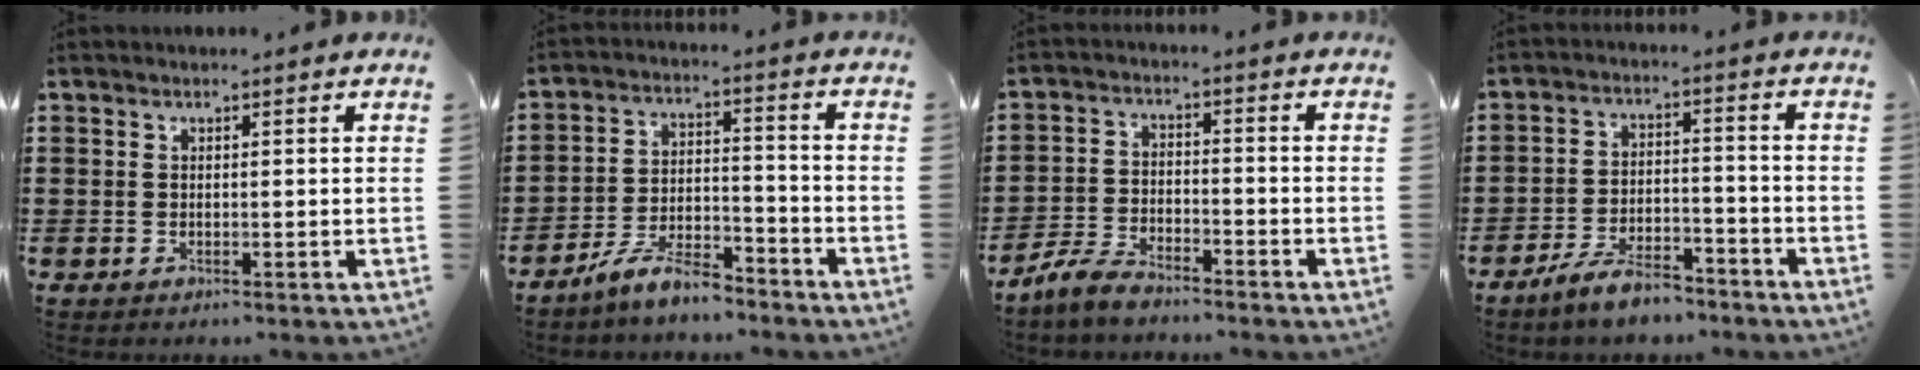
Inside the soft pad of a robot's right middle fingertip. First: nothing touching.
{"total": 7.7, "force": [-6.8, 1.8, 3.2], "torque": [-0.063, 0.013, -0.131]}
{"total": 5.2, "force": [-4.8, 1.0, 1.6], "torque": [-0.048, 0.002, -0.099]}
{"total": 6.7, "force": [-5.8, 1.6, 3.0], "torque": [-0.064, 0.006, -0.111]}